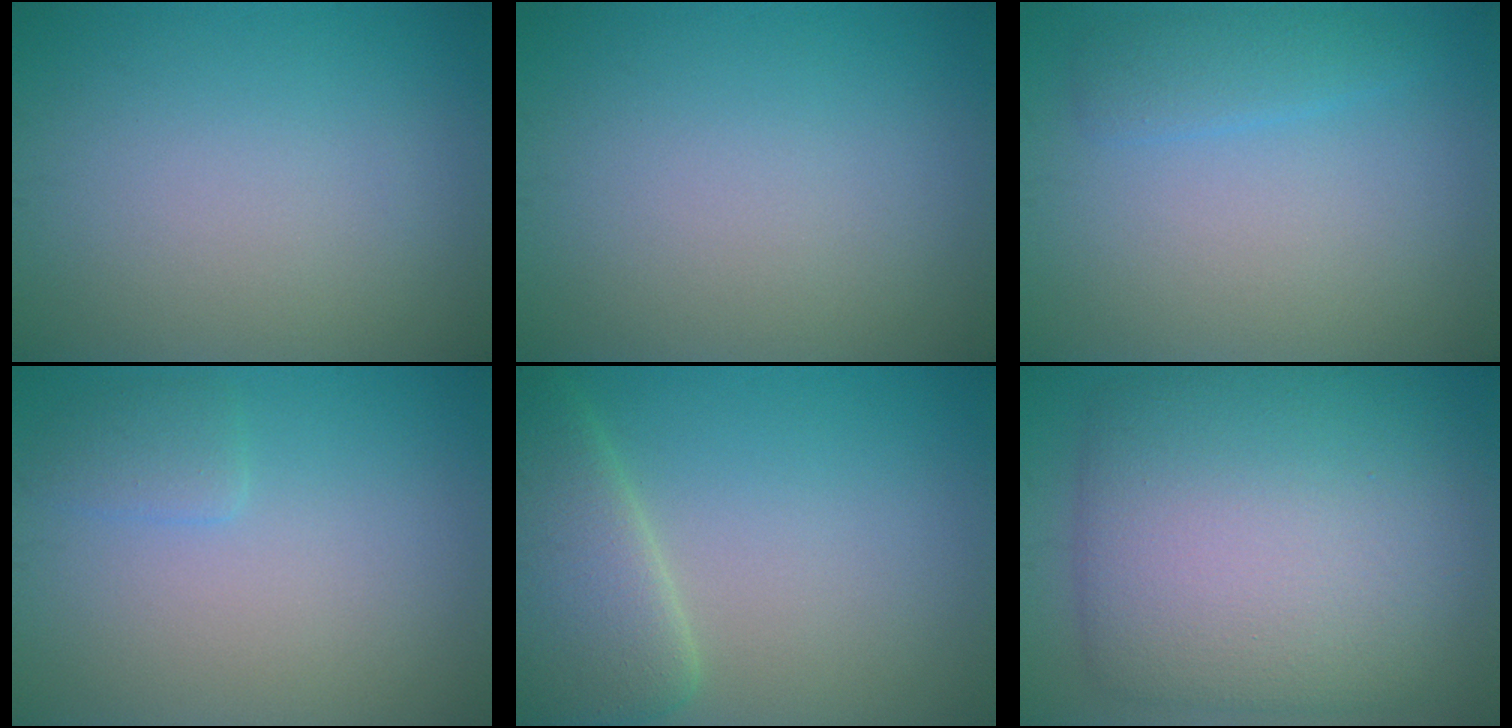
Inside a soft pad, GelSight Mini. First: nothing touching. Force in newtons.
{"total": 0.0}
{"total": 1.9, "press": 1.9, "slide": 0.2}
{"total": 1.4, "press": 1.4, "slide": 0.1}
{"total": 6.2, "press": 6.2, "slide": 0.2}
{"total": 14.0, "press": 14.0, "slide": 0.4}